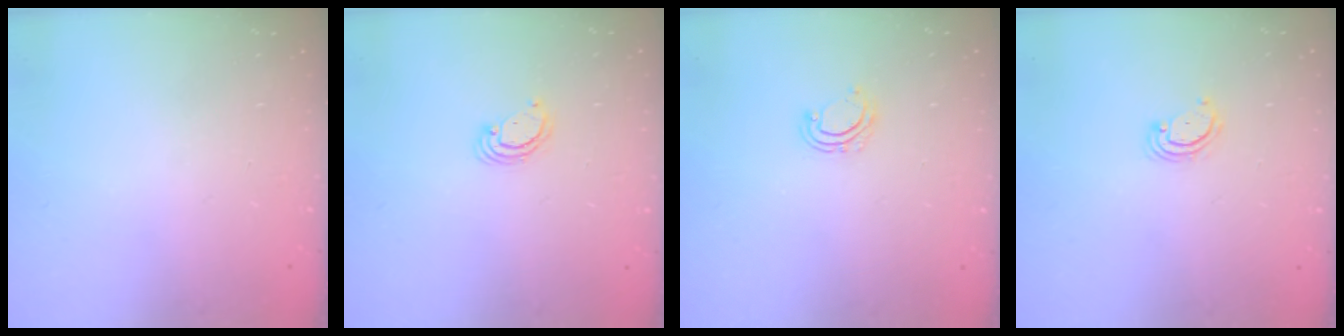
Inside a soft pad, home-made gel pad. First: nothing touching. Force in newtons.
{"total": 2.7, "press": 2.7, "slide": 0.2}
{"total": 6.0, "press": 5.8, "slide": 1.6}
{"total": 2.9, "press": 2.8, "slide": 0.4}